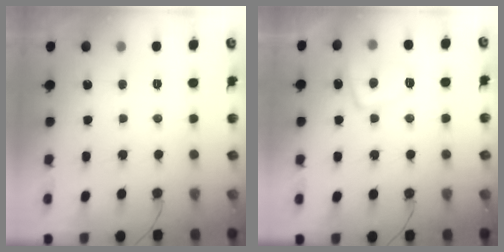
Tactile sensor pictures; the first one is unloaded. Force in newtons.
{"total": 9.0, "press": 9.0, "slide": 1.2}